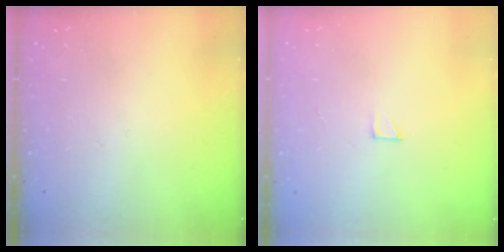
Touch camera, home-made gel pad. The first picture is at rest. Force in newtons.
{"total": 1.9, "press": 1.9, "slide": 0.1}